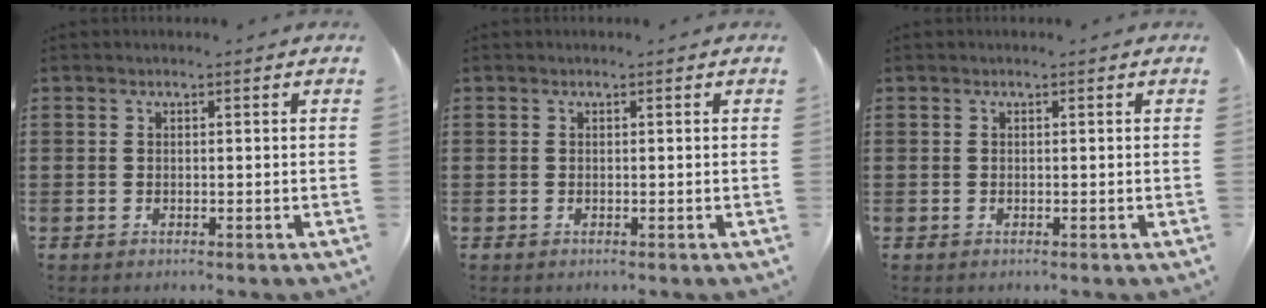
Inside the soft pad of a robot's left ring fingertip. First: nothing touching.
{"total": 0.0}
{"total": 0.0}